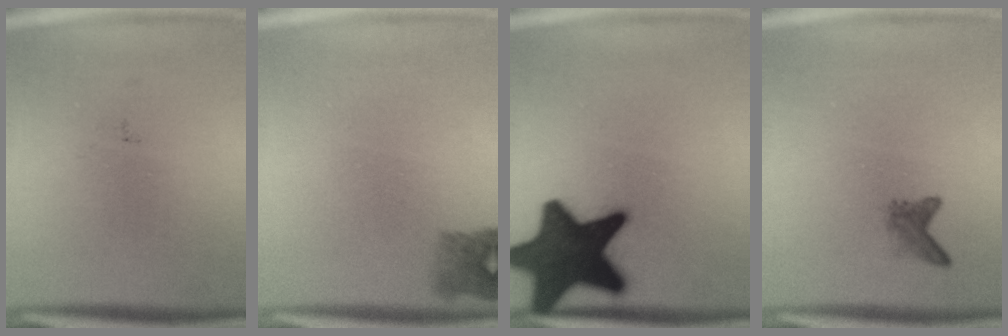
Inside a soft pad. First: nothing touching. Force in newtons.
{"total": 2.7}
{"total": 18.0}
{"total": 1.7}